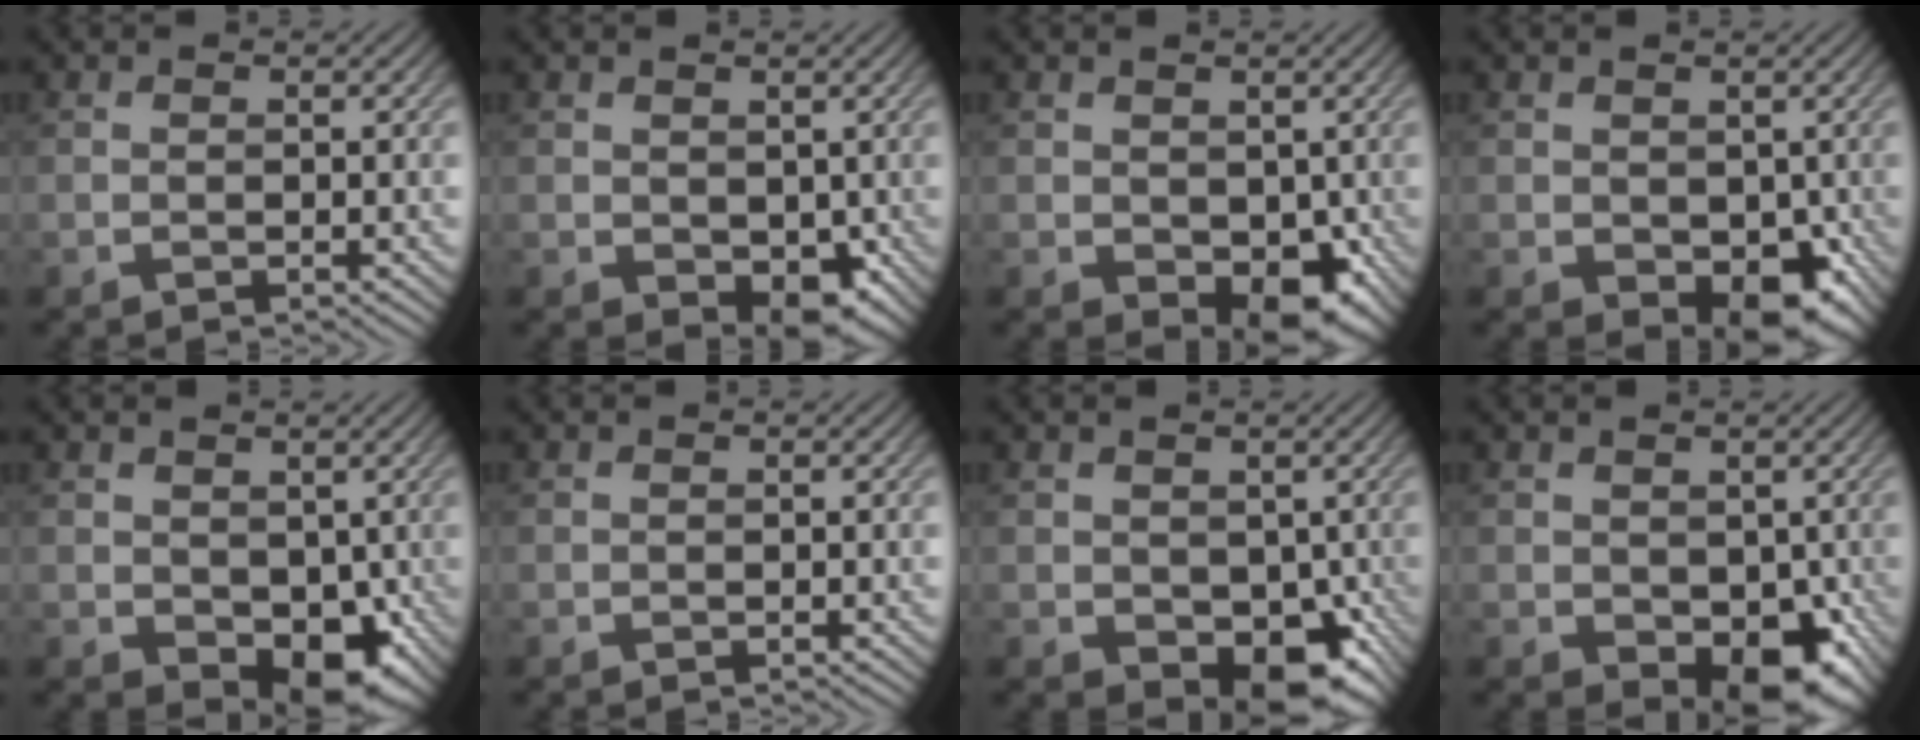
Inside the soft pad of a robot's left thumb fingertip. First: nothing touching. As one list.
[{"total": 4.5, "force": [-0.6, 3.1, 3.3], "torque": [-0.056, -0.021, -0.001]}, {"total": 6.3, "force": [-1.1, 4.2, 4.5], "torque": [-0.076, -0.026, -0.007]}, {"total": 6.2, "force": [-1.4, 4.1, 4.4], "torque": [-0.072, -0.026, -0.011]}, {"total": 6.9, "force": [-0.8, 4.7, 4.9], "torque": [-0.085, -0.026, -0.003]}, {"total": 0.0}, {"total": 7.4, "force": [-1.9, 5.1, 5.1], "torque": [-0.085, -0.027, -0.019]}, {"total": 7.2, "force": [-1.6, 4.8, 5.2], "torque": [-0.082, -0.027, -0.013]}]